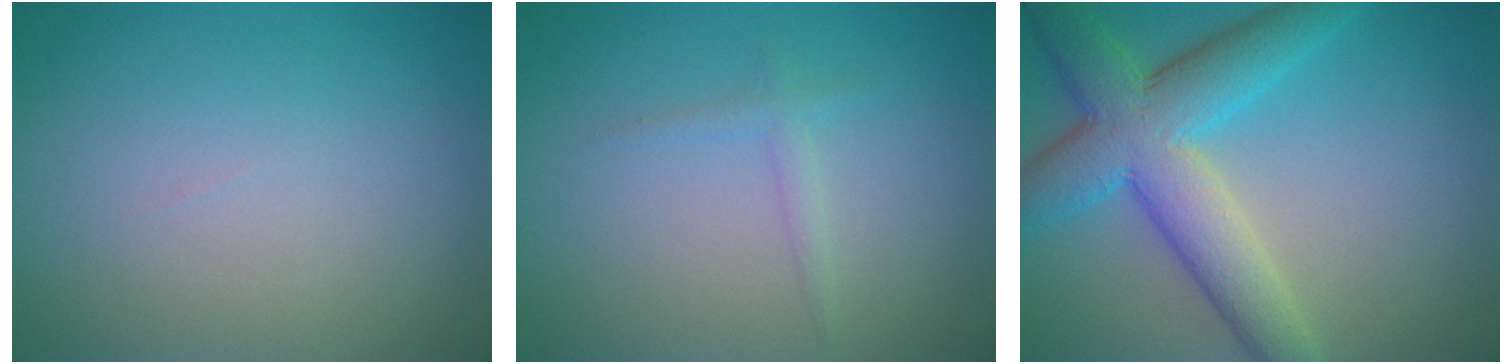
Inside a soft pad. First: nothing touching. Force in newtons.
{"total": 1.1, "press": 1.1, "slide": 0.1}
{"total": 8.3, "press": 8.3, "slide": 0.4}